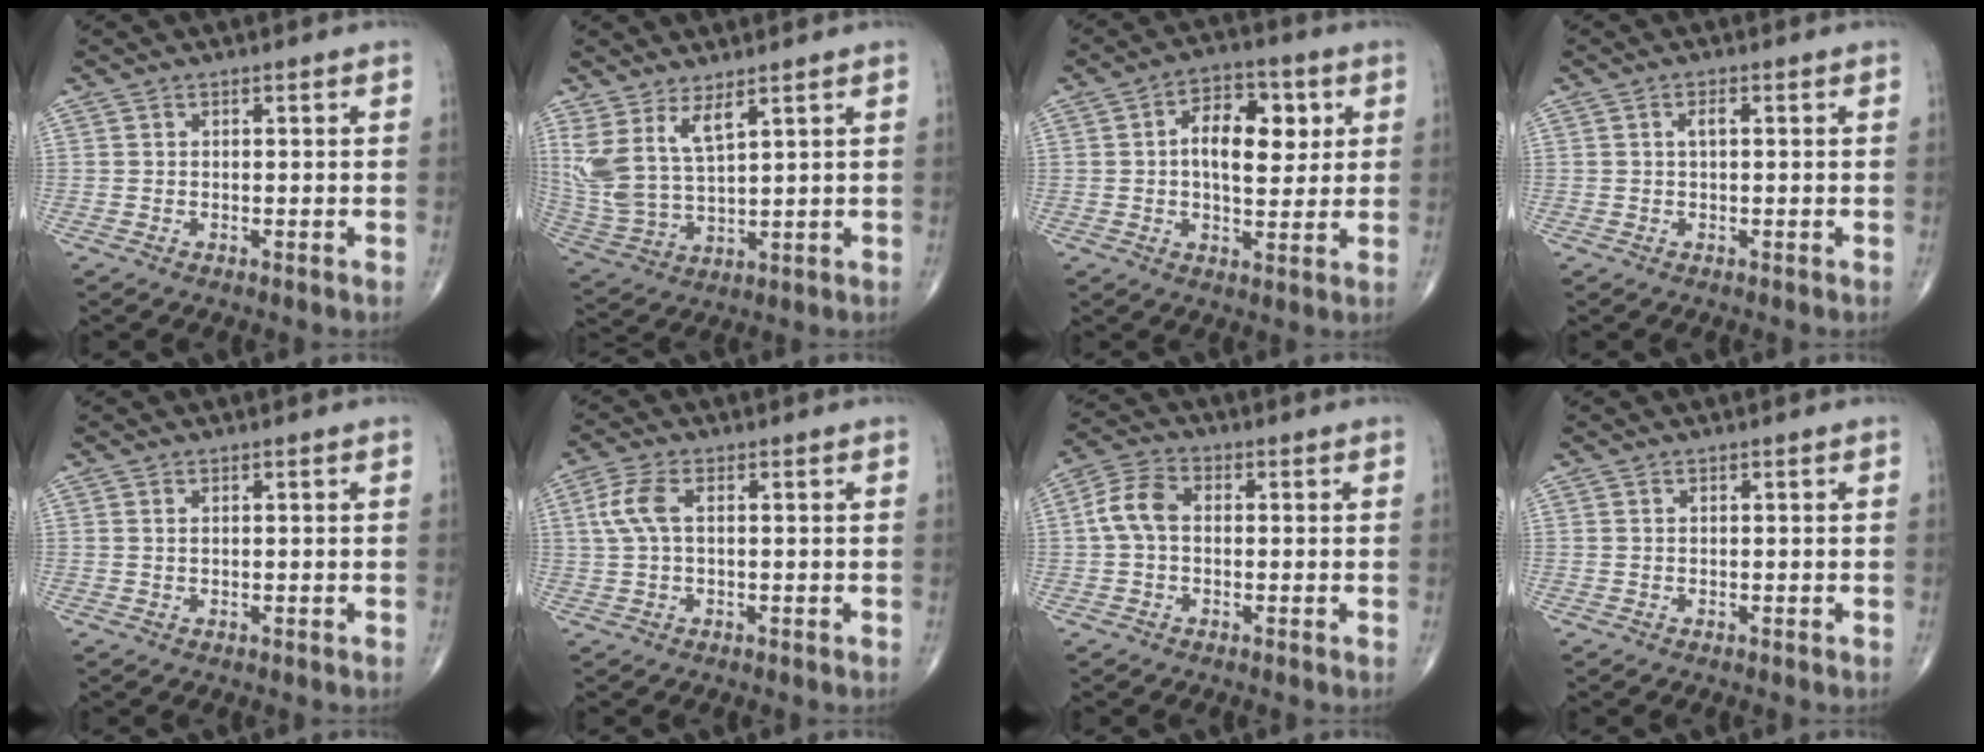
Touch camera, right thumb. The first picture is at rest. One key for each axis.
{"total": 10.0, "fx": 5.5, "fy": 3.5, "fz": 7.6, "tx": -0.168, "ty": -0.032, "tz": 0.128}
{"total": 11.3, "fx": 2.2, "fy": 6.4, "fz": 9.1, "tx": -0.111, "ty": 0.003, "tz": 0.030}
{"total": 1.5, "fx": 0.2, "fy": 0.6, "fz": 1.4, "tx": -0.028, "ty": 0.002, "tz": 0.003}
{"total": 0.6, "fx": 0.3, "fy": 0.2, "fz": 0.4, "tx": -0.011, "ty": 0.003, "tz": 0.007}
{"total": 5.1, "fx": 1.0, "fy": 2.4, "fz": 4.4, "tx": -0.118, "ty": 0.015, "tz": 0.018}
{"total": 6.3, "fx": 0.1, "fy": 4.2, "fz": 4.7, "tx": -0.094, "ty": 0.020, "tz": -0.006}
{"total": 0.0}